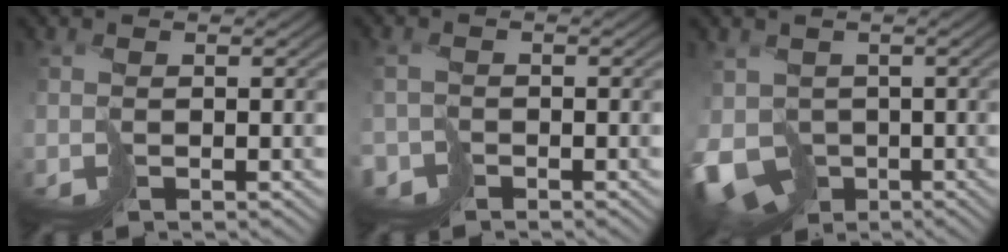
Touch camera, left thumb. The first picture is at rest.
{"total": 1.8, "force": [-1.5, 1.0, 0.0], "torque": [0.006, -0.005, -0.033]}
{"total": 7.6, "force": [-2.3, 5.9, 4.2], "torque": [-0.102, -0.025, -0.044]}